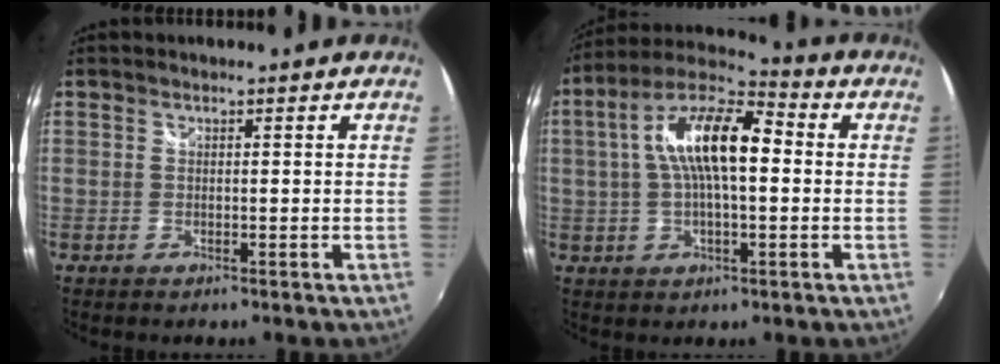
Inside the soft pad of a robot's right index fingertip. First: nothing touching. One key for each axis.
{"total": 14.7, "fx": 1.5, "fy": 5.7, "fz": 13.5, "tx": -0.248, "ty": 0.023, "tz": 0.015}